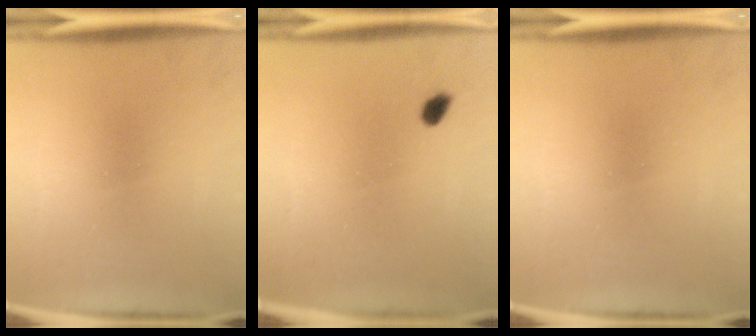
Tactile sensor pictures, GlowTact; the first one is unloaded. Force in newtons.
{"total": 1.5}
{"total": 0.0}